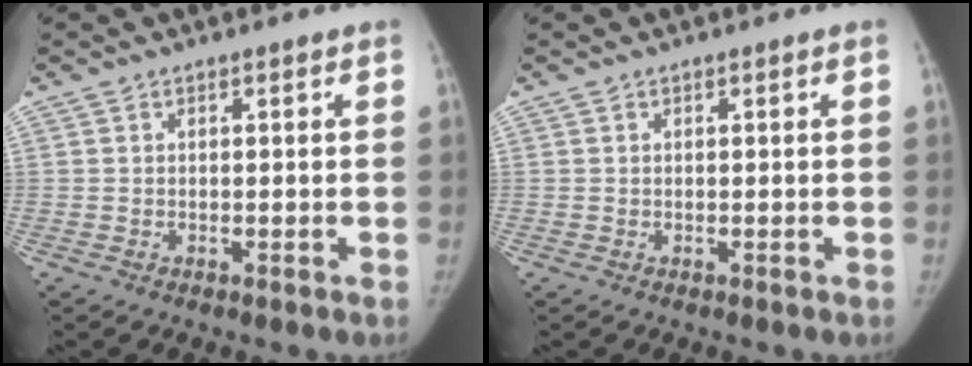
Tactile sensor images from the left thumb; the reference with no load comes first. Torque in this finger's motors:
{"motor_torque": [0.00, 0.00, 0.10, -0.06, 0.00]}